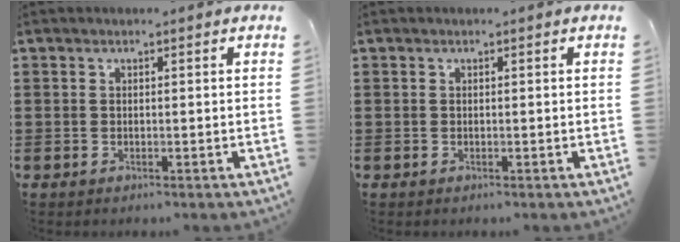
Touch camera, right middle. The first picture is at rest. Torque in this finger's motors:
{"motor_torque": [0.00, 0.00, 0.08, -0.01]}